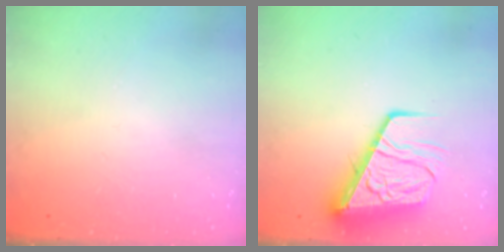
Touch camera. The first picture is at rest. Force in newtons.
{"total": 13.4, "press": 13.3, "slide": 1.4}